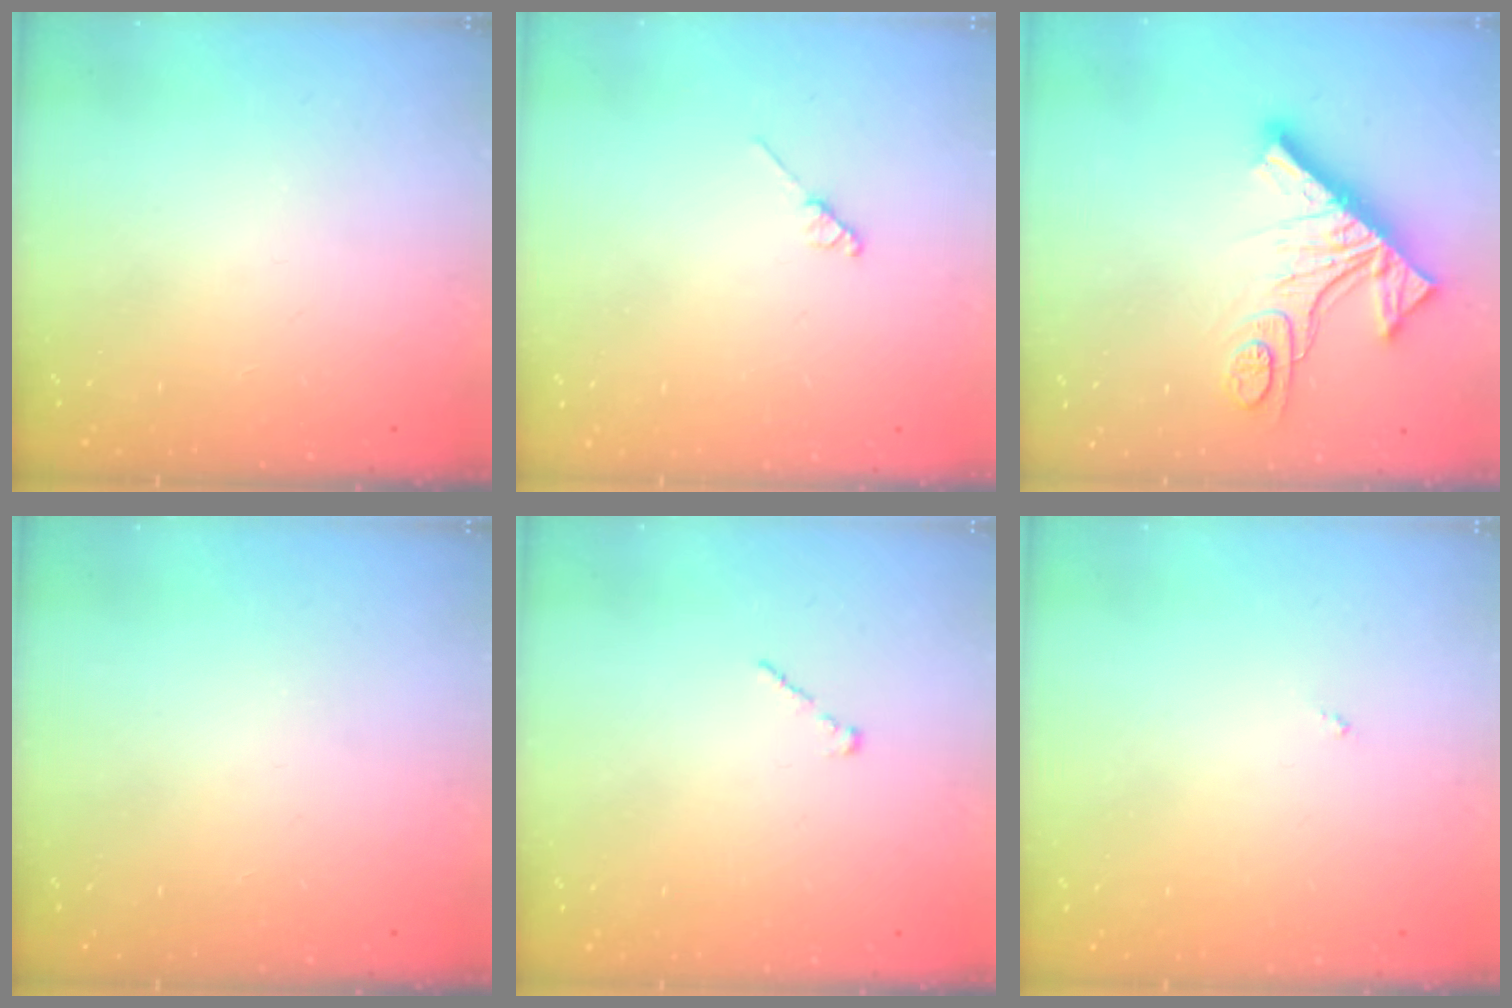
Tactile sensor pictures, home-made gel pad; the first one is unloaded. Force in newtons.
{"total": 2.0, "press": 1.9, "slide": 0.3}
{"total": 18.5, "press": 18.4, "slide": 1.5}
{"total": 0.0}
{"total": 1.0, "press": 0.8, "slide": 0.5}
{"total": 0.0}